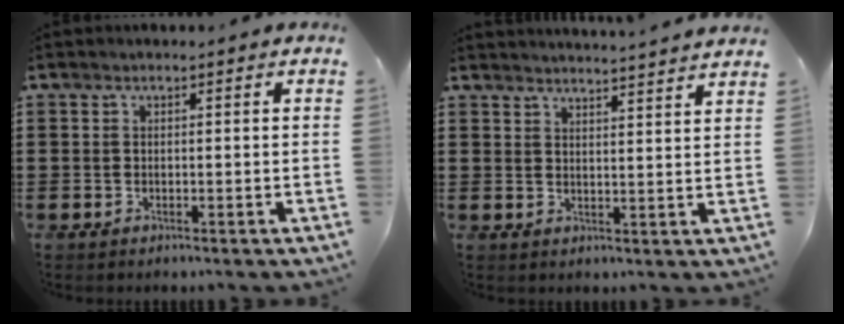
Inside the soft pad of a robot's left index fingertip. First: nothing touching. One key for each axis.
{"total": 3.4, "fx": 3.3, "fy": -0.9, "fz": 0.1, "tx": -0.011, "ty": -0.020, "tz": 0.059}